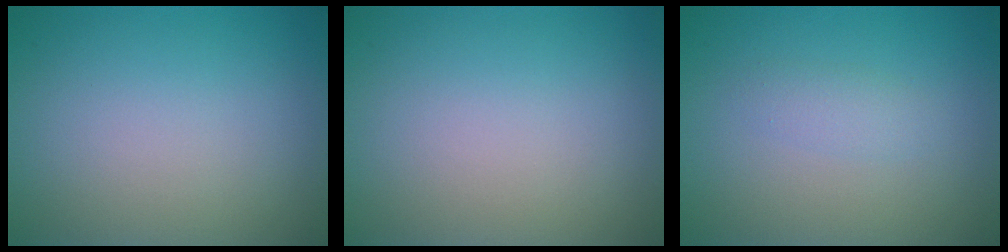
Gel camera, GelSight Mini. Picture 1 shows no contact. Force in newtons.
{"total": 0.0}
{"total": 1.3, "press": 1.3, "slide": 0.1}